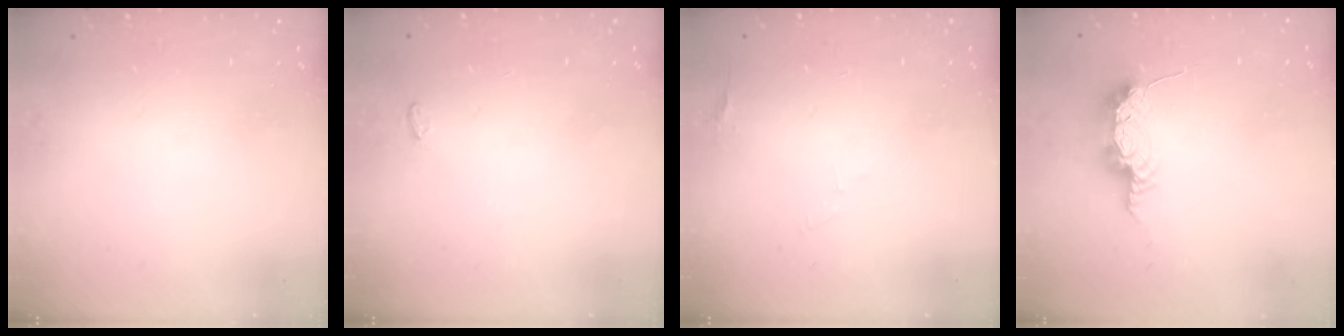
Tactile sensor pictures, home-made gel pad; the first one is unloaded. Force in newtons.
{"total": 2.6, "press": 2.6, "slide": 0.3}
{"total": 2.9, "press": 2.9, "slide": 0.2}
{"total": 13.1, "press": 9.6, "slide": 8.9}